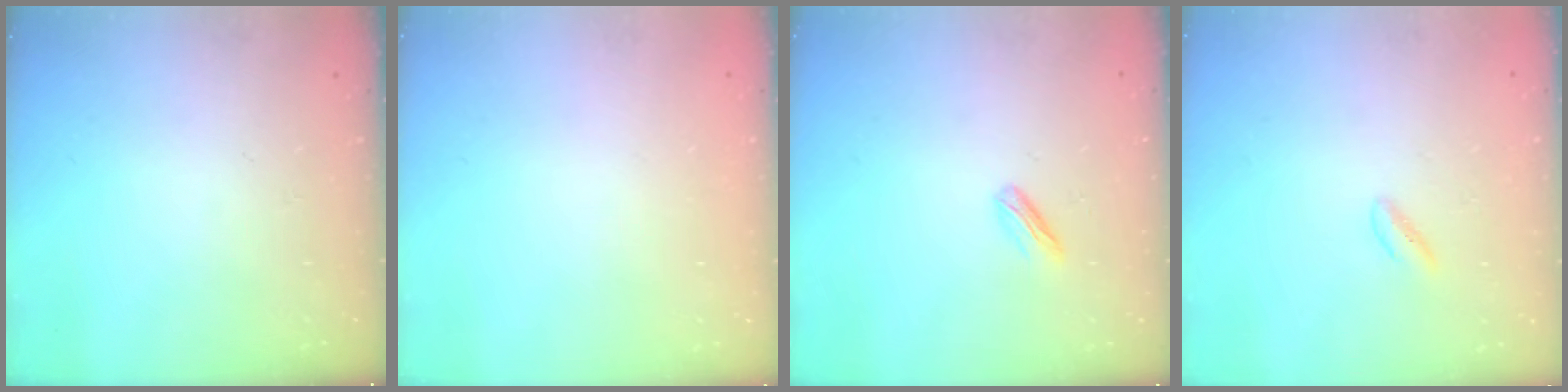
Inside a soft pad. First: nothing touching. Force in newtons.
{"total": 2.2, "press": 2.2, "slide": 0.1}
{"total": 2.8, "press": 2.7, "slide": 0.6}
{"total": 0.7, "press": 0.6, "slide": 0.5}